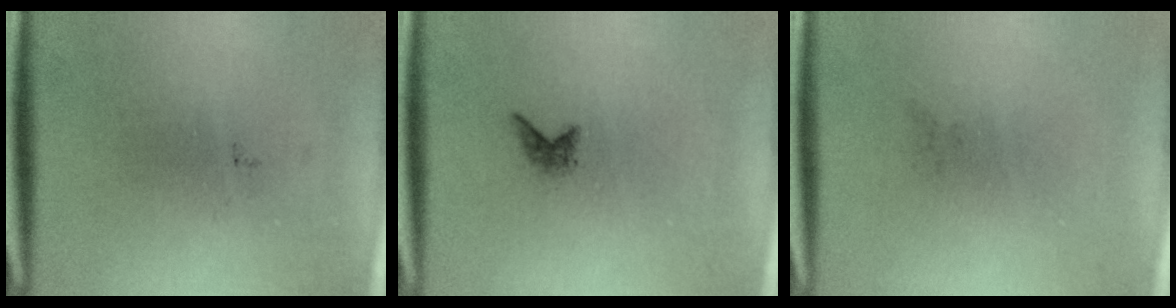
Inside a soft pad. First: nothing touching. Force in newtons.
{"total": 0.8}
{"total": 0.0}